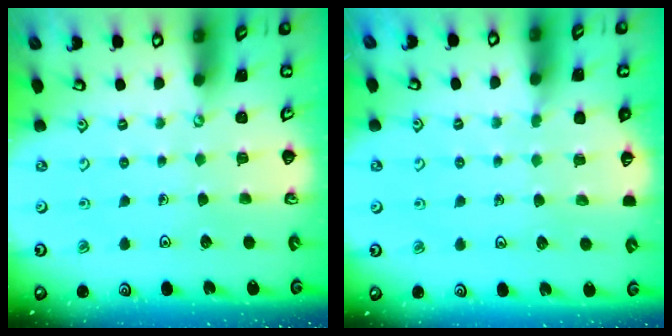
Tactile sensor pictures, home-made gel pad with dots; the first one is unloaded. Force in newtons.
{"total": 4.5, "press": 4.5, "slide": 0.6}